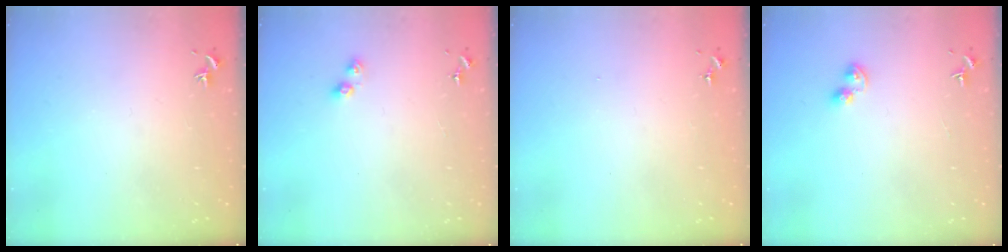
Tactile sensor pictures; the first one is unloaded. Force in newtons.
{"total": 4.6, "press": 4.6, "slide": 0.0}
{"total": 0.0}
{"total": 3.8, "press": 3.7, "slide": 0.6}